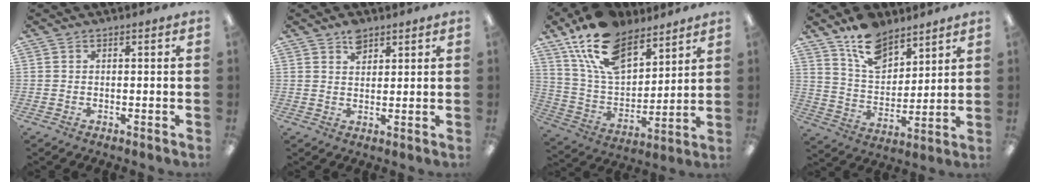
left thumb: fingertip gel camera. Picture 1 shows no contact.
{"total": 4.1, "force": [2.9, 2.3, 1.8], "torque": [-0.024, -0.007, 0.052]}
{"total": 18.9, "force": [13.1, 9.6, 9.6], "torque": [-0.193, -0.061, 0.243]}
{"total": 12.9, "force": [9.6, 6.7, 5.4], "torque": [-0.097, -0.052, 0.180]}